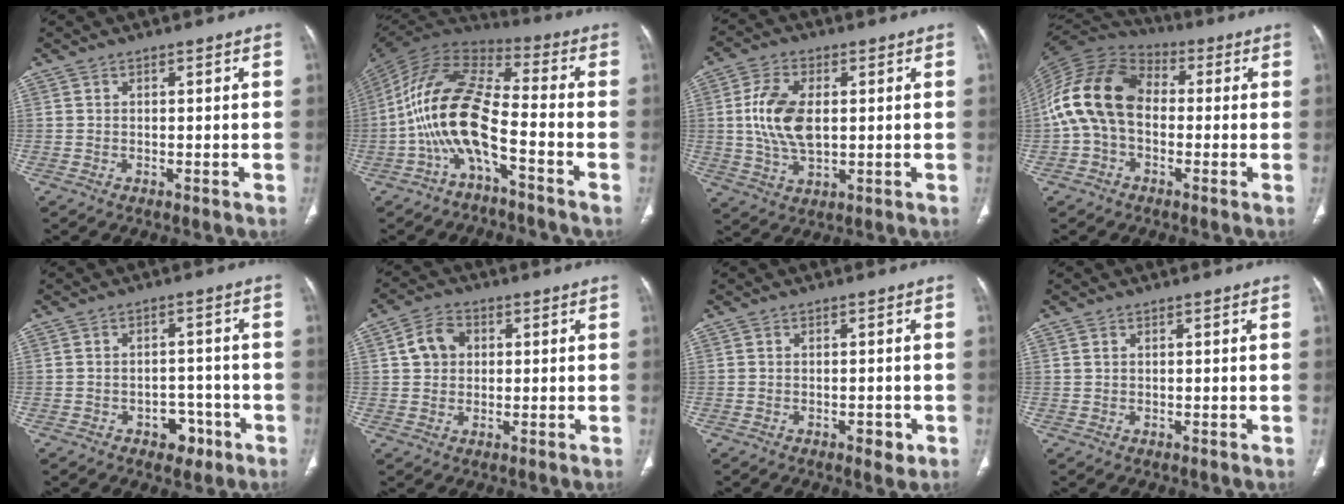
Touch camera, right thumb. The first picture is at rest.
{"total": 14.9, "force": [-5.1, 5.2, 12.9], "torque": [-0.264, 0.073, -0.105]}
{"total": 11.2, "force": [1.1, 6.4, 9.2], "torque": [-0.181, -0.002, 0.026]}
{"total": 15.5, "force": [-0.6, 10.7, 11.2], "torque": [-0.217, 0.038, -0.023]}
{"total": 4.9, "force": [-2.6, 3.5, 2.2], "torque": [-0.004, 0.026, -0.031]}
{"total": 5.7, "force": [1.2, 4.6, 3.2], "torque": [-0.046, 0.007, 0.018]}
{"total": 2.3, "force": [-1.0, 1.2, 1.7], "torque": [-0.014, 0.002, -0.010]}
{"total": 0.7, "force": [0.4, 0.4, 0.4], "torque": [-0.009, 0.002, 0.008]}